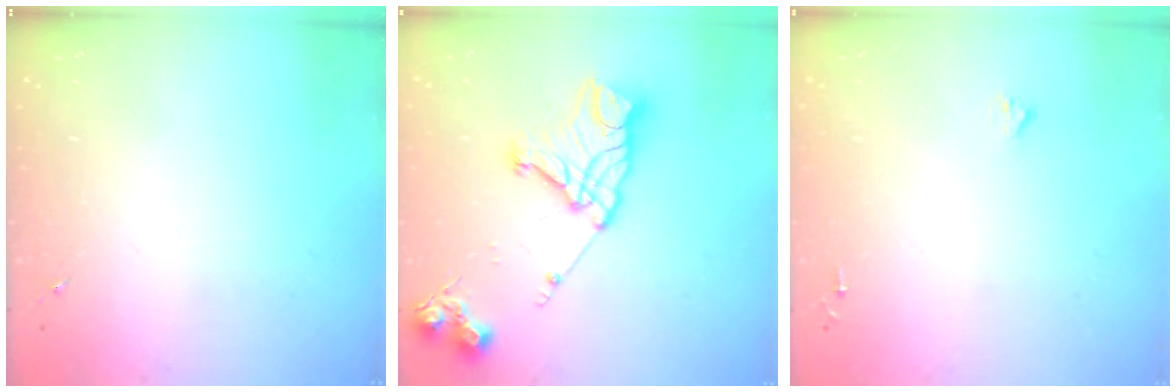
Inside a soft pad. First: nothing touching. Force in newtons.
{"total": 18.0, "press": 17.9, "slide": 1.7}
{"total": 0.9, "press": 0.9, "slide": 0.1}